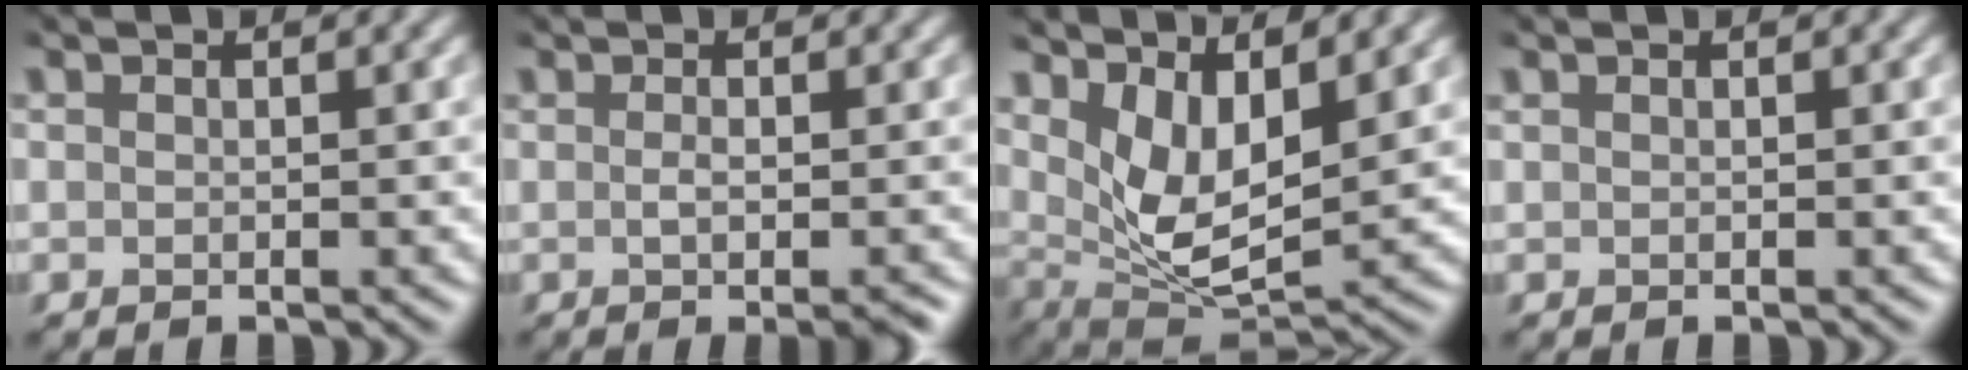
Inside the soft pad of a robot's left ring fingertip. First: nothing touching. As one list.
[{"total": 1.6, "force": [-0.3, 0.0, 1.6], "torque": [-0.016, -0.001, -0.007]}, {"total": 5.2, "force": [1.8, 2.2, 4.3], "torque": [-0.084, -0.023, 0.031]}, {"total": 0.0}]